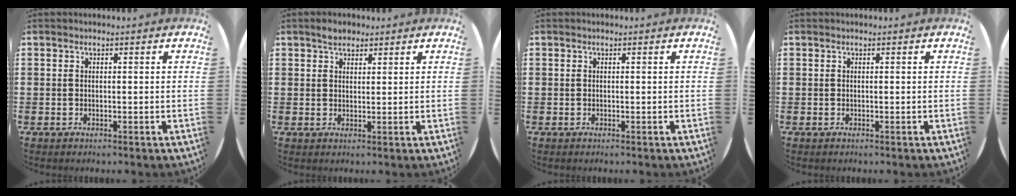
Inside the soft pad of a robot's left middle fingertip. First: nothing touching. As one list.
[{"total": 1.9, "force": [1.7, 0.9, 0.4], "torque": [-0.001, 0.001, 0.030]}, {"total": 0.0}, {"total": 0.0}]